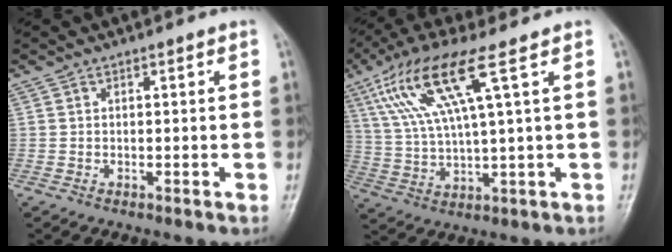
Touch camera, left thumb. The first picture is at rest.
{"total": 13.4, "force": [5.7, 2.0, 11.9], "torque": [-0.269, -0.002, 0.114]}